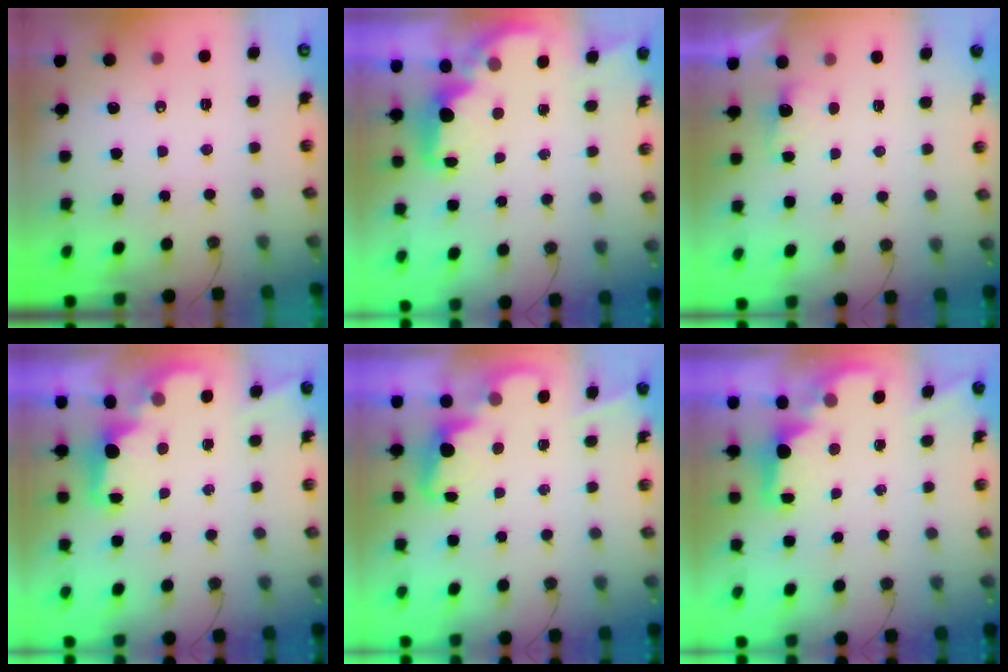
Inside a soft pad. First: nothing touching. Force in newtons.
{"total": 2.5, "press": 2.4, "slide": 0.7}
{"total": 2.5, "press": 2.3, "slide": 0.9}
{"total": 2.2, "press": 2.0, "slide": 0.8}
{"total": 2.4, "press": 2.4, "slide": 0.5}
{"total": 1.8, "press": 1.7, "slide": 0.7}